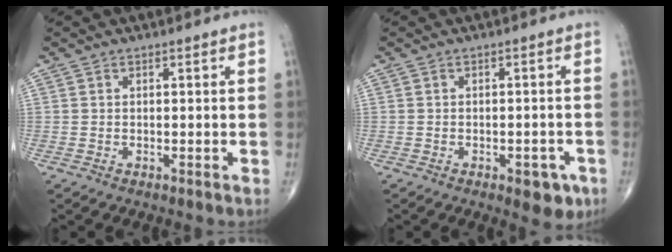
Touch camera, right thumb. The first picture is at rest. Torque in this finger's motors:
{"motor_torque": [0.64, 0.80, 0.03, 0.06, 0.14]}